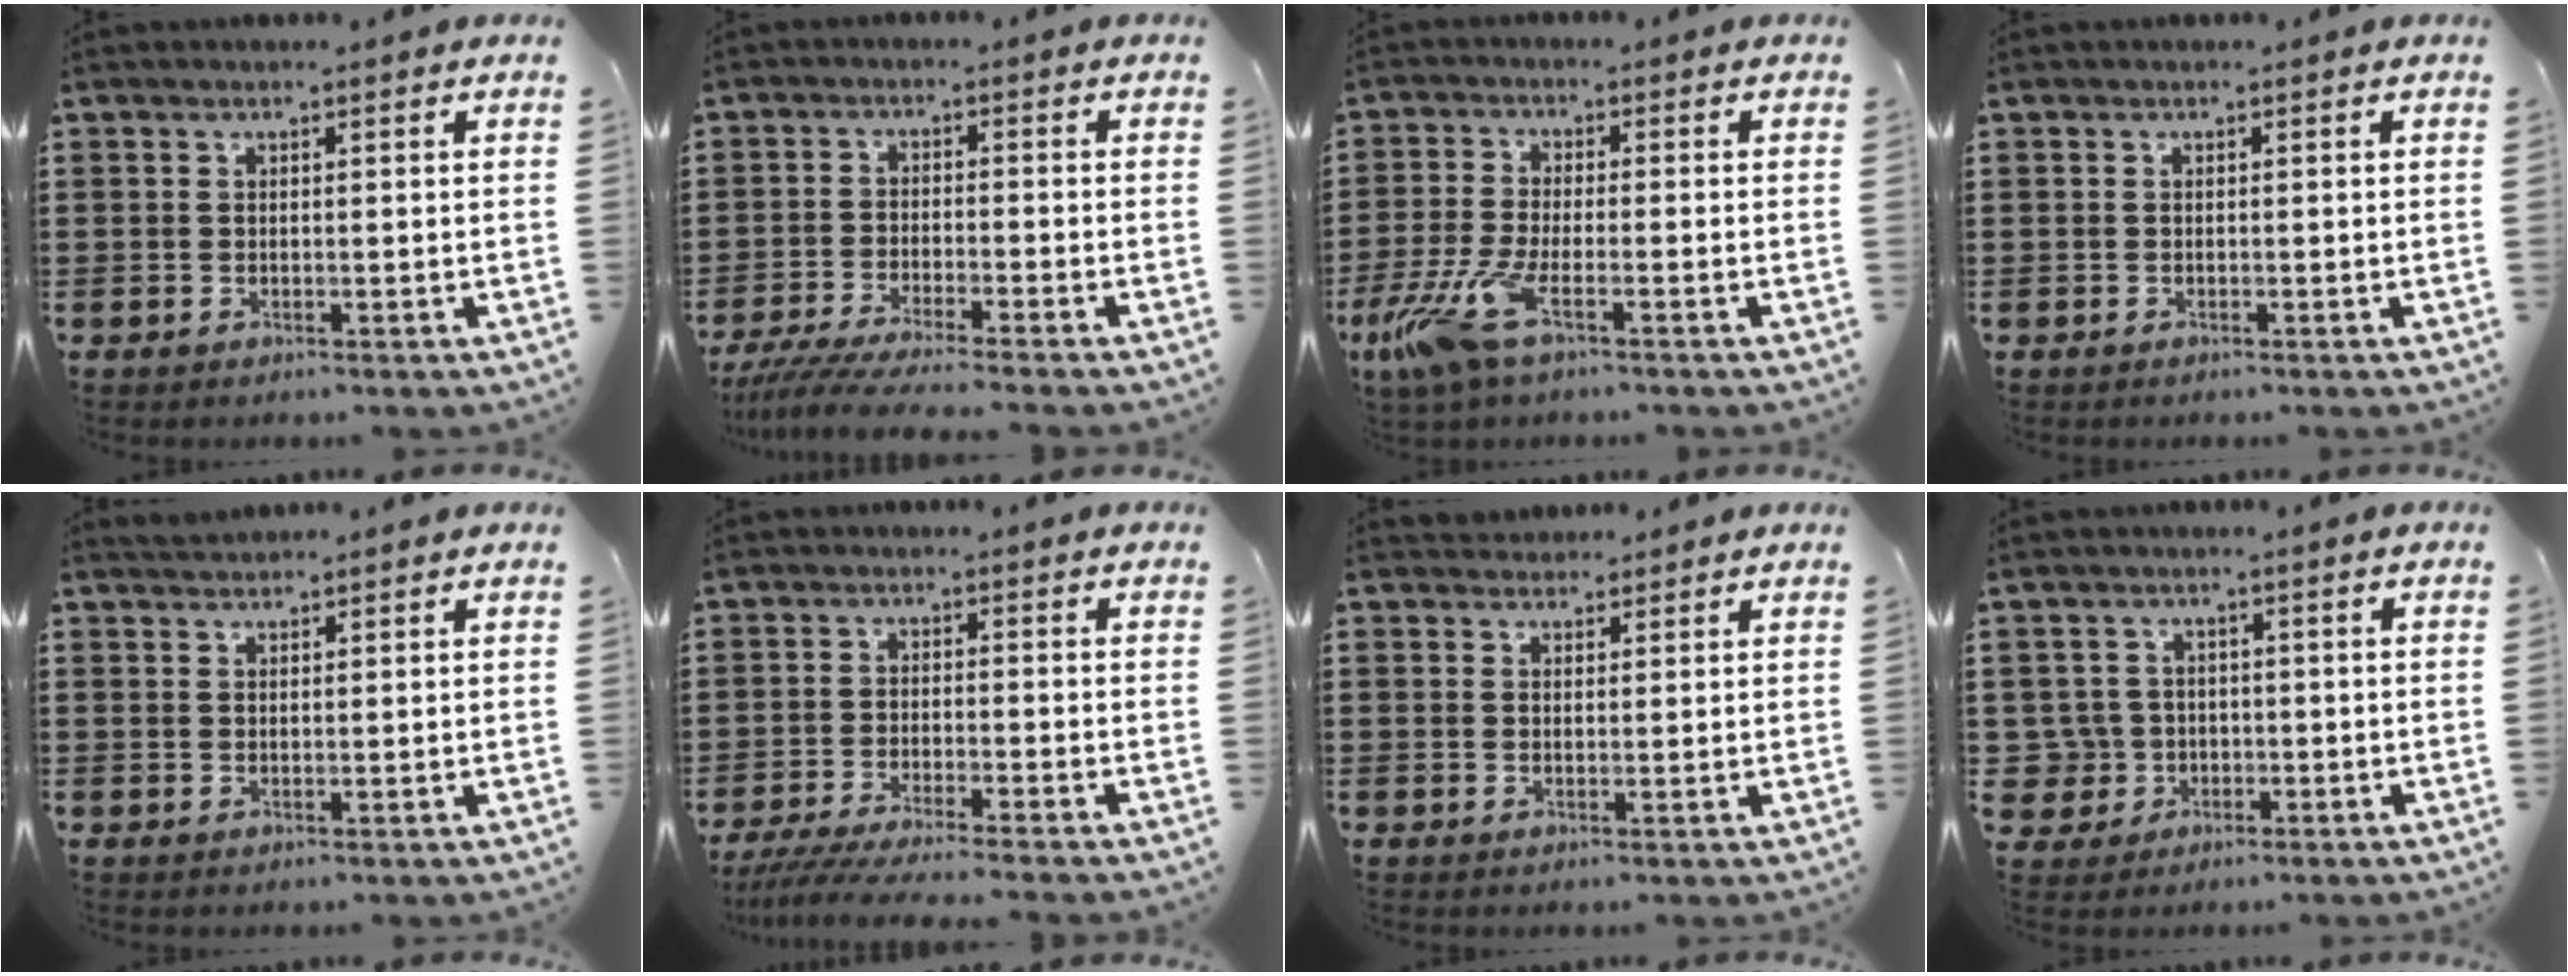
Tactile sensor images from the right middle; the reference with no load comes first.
{"total": 4.8, "force": [-4.4, -0.3, 1.9], "torque": [-0.054, -0.023, -0.088]}
{"total": 7.3, "force": [-4.0, 1.9, 5.8], "torque": [-0.148, -0.021, -0.080]}
{"total": 0.0}
{"total": 1.5, "force": [1.4, 0.3, 0.2], "torque": [-0.007, 0.003, 0.028]}
{"total": 4.4, "force": [-4.1, -0.4, 1.6], "torque": [-0.041, -0.018, -0.082]}
{"total": 1.9, "force": [1.7, 0.8, -0.2], "torque": [0.007, 0.003, 0.032]}
{"total": 4.7, "force": [-0.7, 4.5, 1.0], "torque": [-0.050, 0.007, -0.017]}